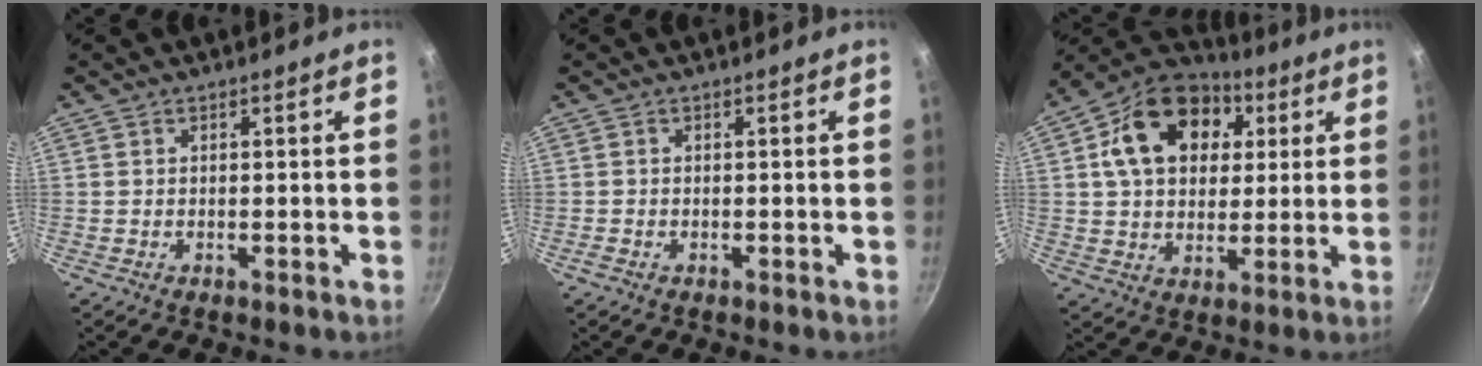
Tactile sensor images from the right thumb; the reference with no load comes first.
{"total": 0.5, "force": [-0.3, 0.3, 0.3], "torque": [-0.008, 0.001, -0.009]}
{"total": 18.9, "force": [5.5, 13.7, 11.8], "torque": [-0.179, 0.016, 0.080]}